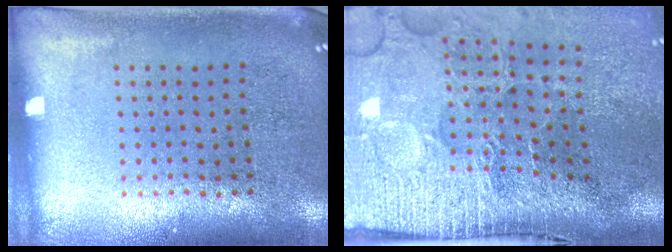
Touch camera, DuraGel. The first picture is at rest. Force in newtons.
{"total": 5.1, "press": 4.1, "slide": 3.0}